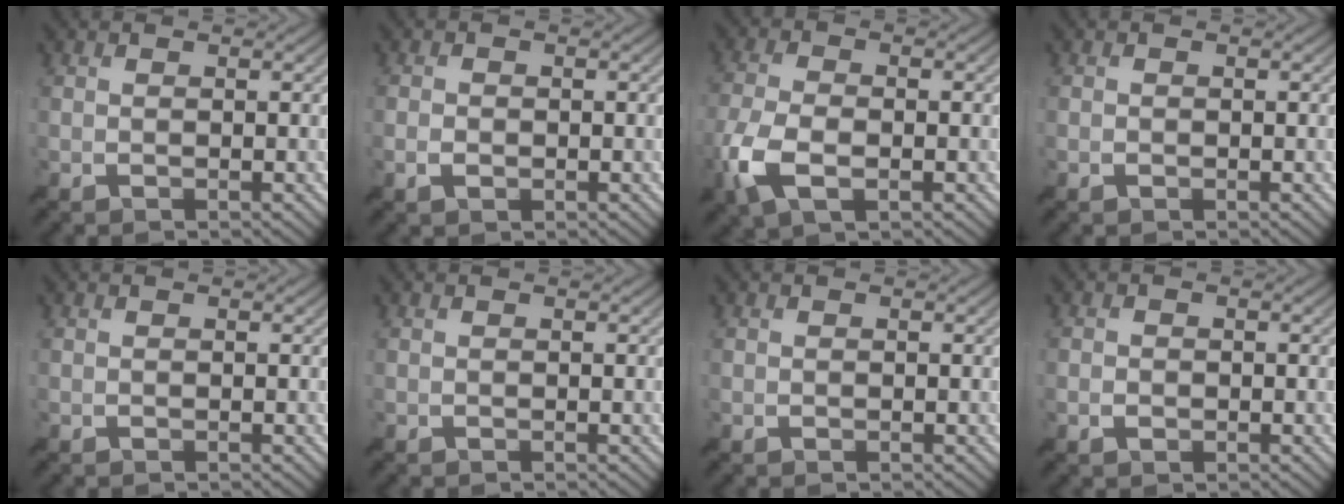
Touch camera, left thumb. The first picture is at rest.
{"total": 1.9, "force": [-0.6, 1.3, 1.3], "torque": [-0.026, -0.002, -0.012]}
{"total": 7.7, "force": [-2.9, 3.7, 6.1], "torque": [-0.151, -0.012, -0.062]}
{"total": 0.7, "force": [-0.3, 0.5, 0.4], "torque": [-0.008, -0.001, -0.004]}
{"total": 0.0}
{"total": 0.0}
{"total": 0.0}
{"total": 1.4, "force": [-0.5, 1.0, 0.8], "torque": [-0.016, -0.001, -0.010]}